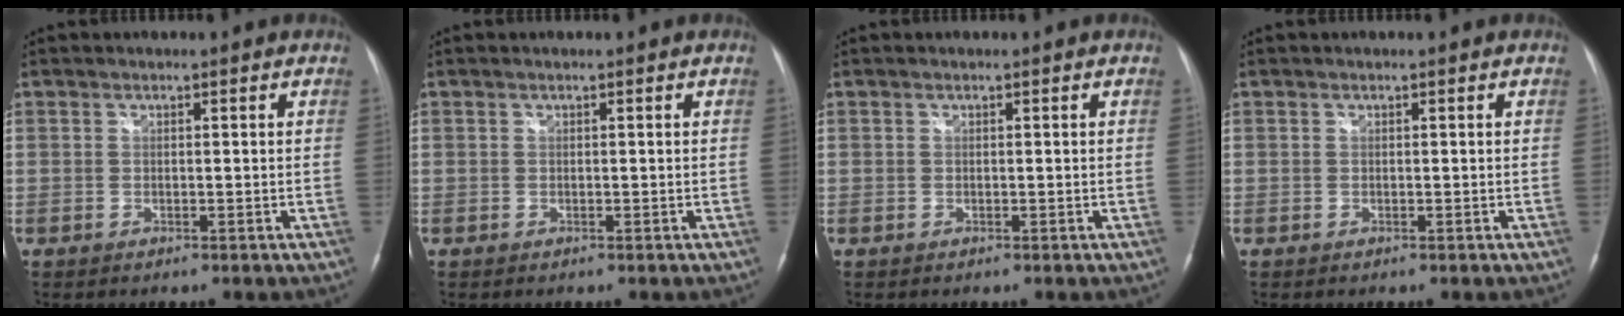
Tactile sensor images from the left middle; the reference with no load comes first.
{"total": 0.0}
{"total": 0.0}
{"total": 0.0}